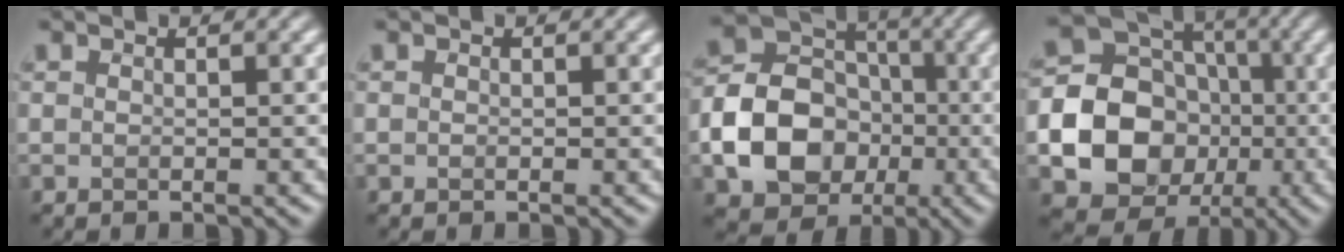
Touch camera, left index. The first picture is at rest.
{"total": 0.0}
{"total": 9.1, "force": [-2.4, 7.1, 5.1], "torque": [-0.085, 0.001, -0.048]}
{"total": 17.7, "force": [-3.4, 16.2, 6.4], "torque": [-0.152, -0.024, -0.077]}